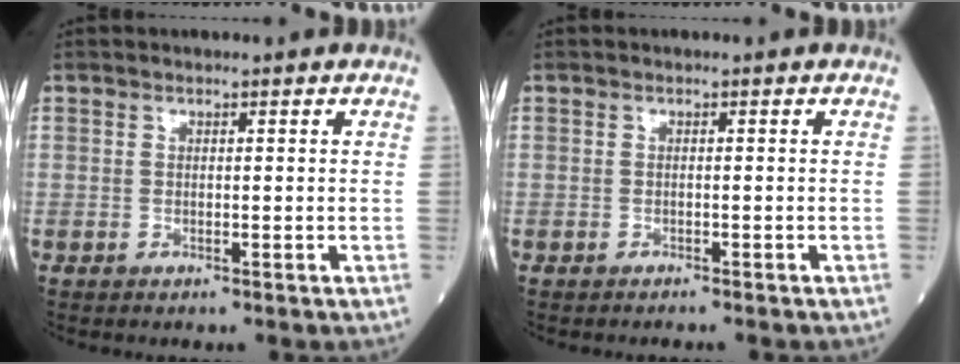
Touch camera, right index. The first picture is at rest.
{"total": 1.5, "force": [-1.4, -0.1, 0.6], "torque": [-0.013, -0.002, -0.017]}